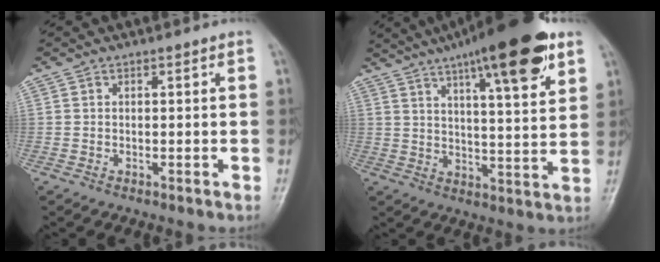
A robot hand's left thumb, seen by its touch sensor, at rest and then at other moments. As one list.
[{"total": 20.1, "force": [11.8, 4.5, 15.6], "torque": [-0.218, -0.033, 0.176]}]